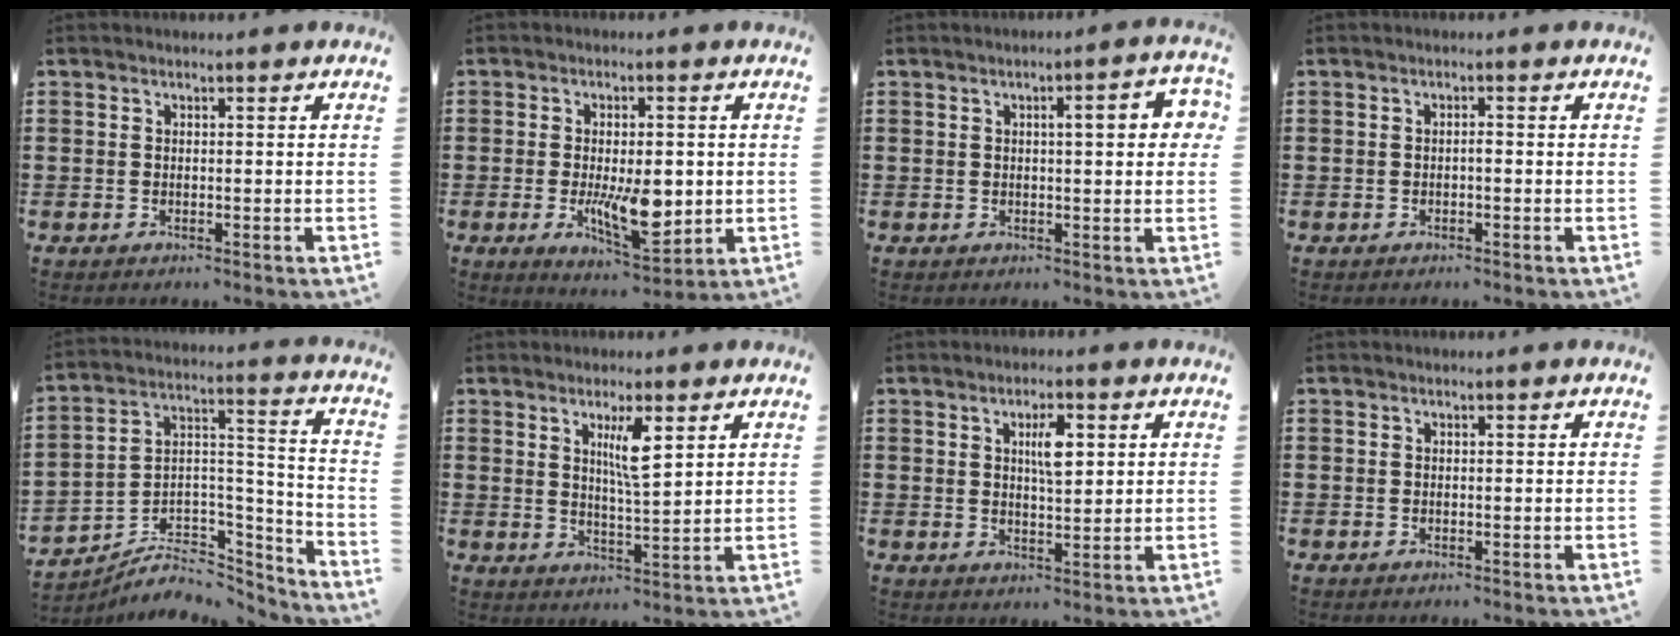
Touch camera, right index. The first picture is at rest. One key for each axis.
{"total": 9.1, "fx": -1.0, "fy": 3.7, "fz": 8.3, "tx": -0.142, "ty": -0.014, "tz": -0.015}
{"total": 4.6, "fx": 0.9, "fy": 1.0, "fz": 4.4, "tx": -0.066, "ty": 0.003, "tz": 0.007}
{"total": 0.7, "fx": -0.3, "fy": 0.1, "fz": 0.6, "tx": -0.013, "ty": -0.004, "tz": -0.005}
{"total": 6.5, "fx": -5.4, "fy": 3.2, "fz": 1.9, "tx": -0.027, "ty": 0.010, "tz": -0.100}
{"total": 5.1, "fx": 2.3, "fy": 0.9, "fz": 4.5, "tx": -0.087, "ty": 0.000, "tz": 0.035}
{"total": 4.6, "fx": 1.4, "fy": 1.6, "fz": 4.1, "tx": -0.070, "ty": 0.003, "tz": 0.018}
{"total": 0.0}